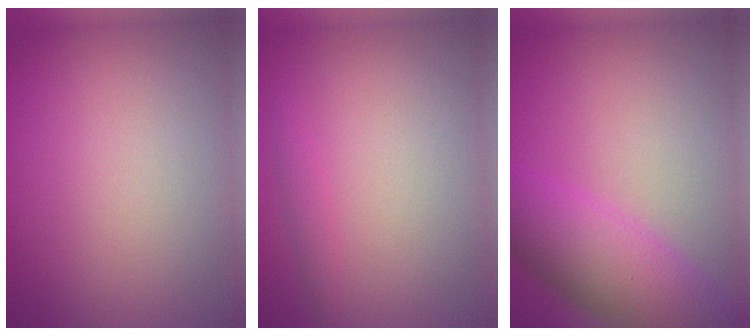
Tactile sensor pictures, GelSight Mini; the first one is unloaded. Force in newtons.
{"total": 0.9, "press": 0.9, "slide": 0.0}
{"total": 6.7, "press": 6.7, "slide": 0.3}